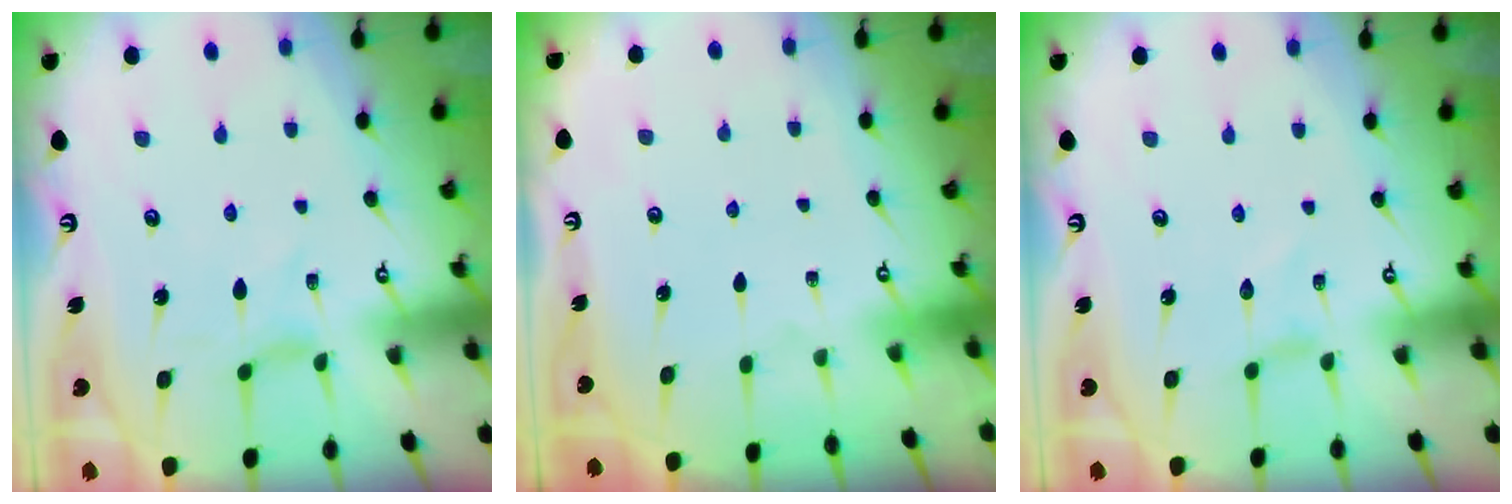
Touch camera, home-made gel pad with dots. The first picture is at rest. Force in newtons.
{"total": 0.0}
{"total": 0.0}